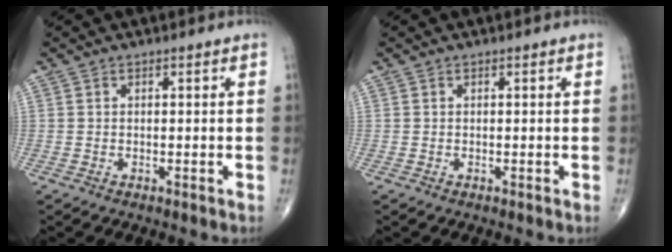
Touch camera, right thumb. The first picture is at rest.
{"total": 0.0}